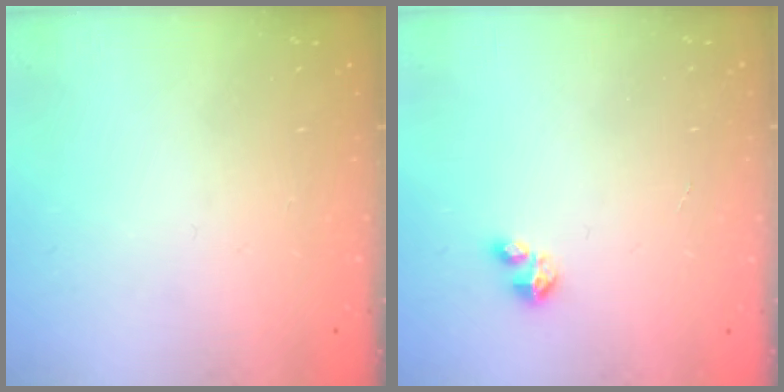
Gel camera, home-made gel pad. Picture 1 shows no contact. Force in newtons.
{"total": 2.1, "press": 2.1, "slide": 0.2}